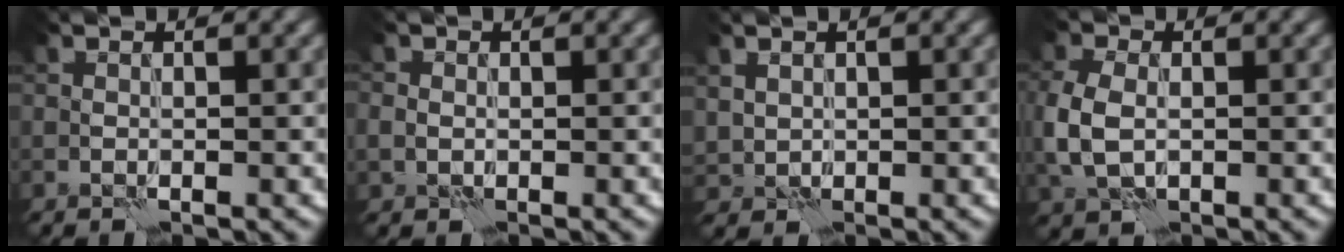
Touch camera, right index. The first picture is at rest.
{"total": 1.4, "force": [-0.2, 1.3, 0.7], "torque": [-0.012, -0.001, -0.003]}
{"total": 1.2, "force": [0.7, 0.8, 0.4], "torque": [-0.010, 0.003, 0.020]}
{"total": 4.6, "force": [-0.4, 3.2, 3.3], "torque": [-0.094, -0.002, -0.010]}